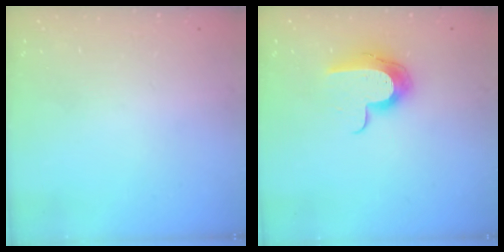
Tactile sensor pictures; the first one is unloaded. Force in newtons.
{"total": 11.3, "press": 11.2, "slide": 0.7}